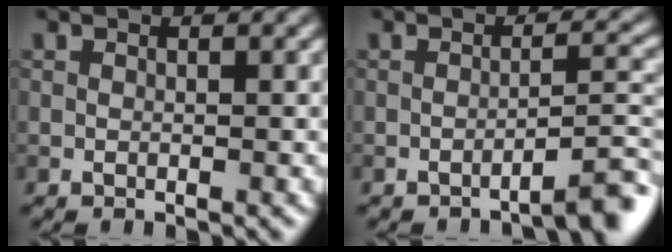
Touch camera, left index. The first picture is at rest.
{"total": 3.2, "force": [-2.4, 0.2, 2.1], "torque": [-0.022, 0.018, -0.045]}